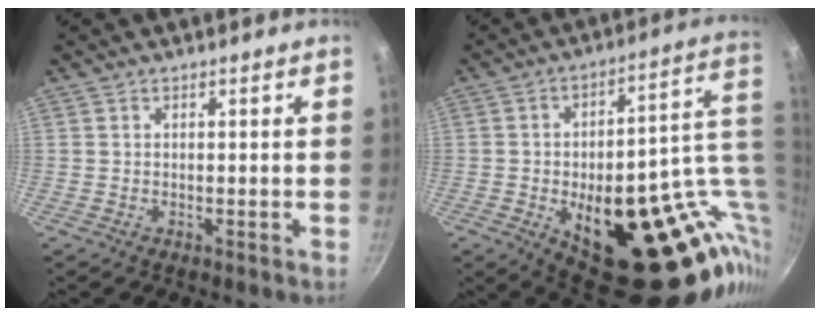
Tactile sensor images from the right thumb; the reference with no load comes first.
{"total": 33.3, "force": [-5.3, 16.1, 28.7], "torque": [-0.314, 0.006, -0.048]}